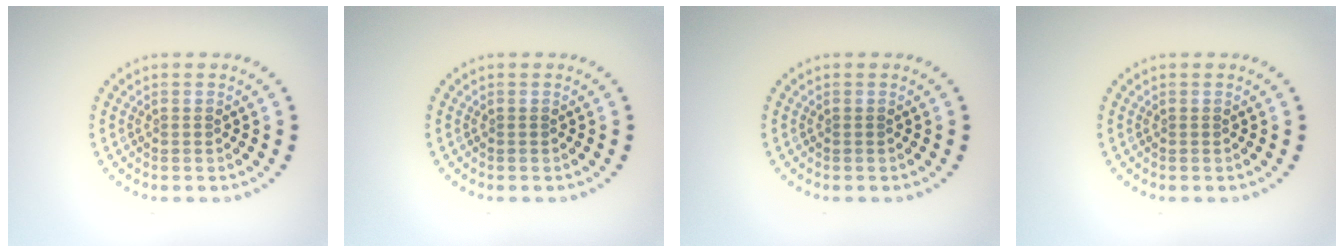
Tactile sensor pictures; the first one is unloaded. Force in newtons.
{"total": 0.0}
{"total": 0.0}
{"total": 0.0}